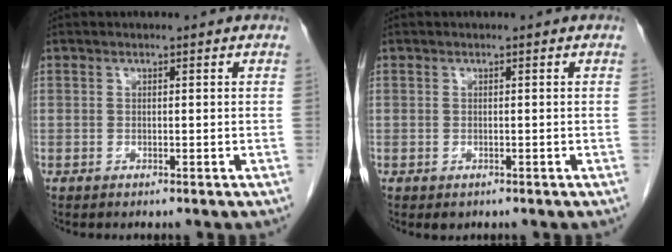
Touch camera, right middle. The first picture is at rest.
{"total": 0.7, "force": [-0.3, 0.5, 0.3], "torque": [-0.005, 0.001, 0.001]}